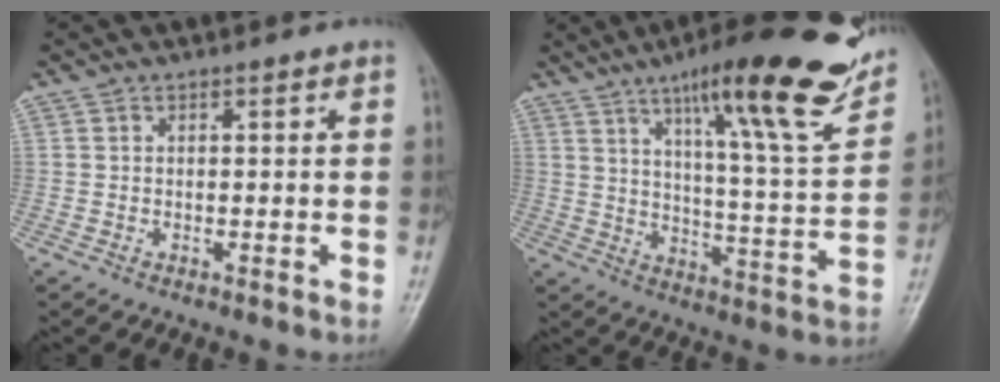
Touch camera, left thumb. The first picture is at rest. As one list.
[{"total": 23.0, "force": [14.6, 3.9, 17.4], "torque": [-0.224, -0.058, 0.217]}]